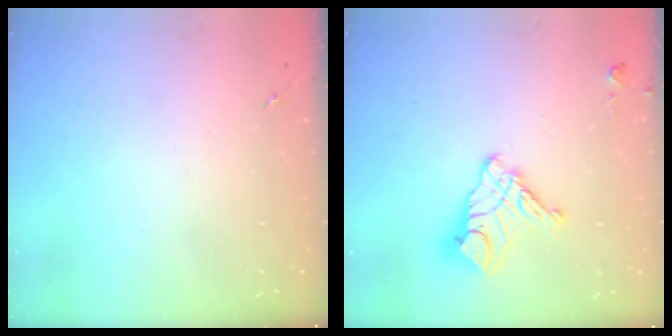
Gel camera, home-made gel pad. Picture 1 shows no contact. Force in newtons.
{"total": 13.5, "press": 13.4, "slide": 1.3}